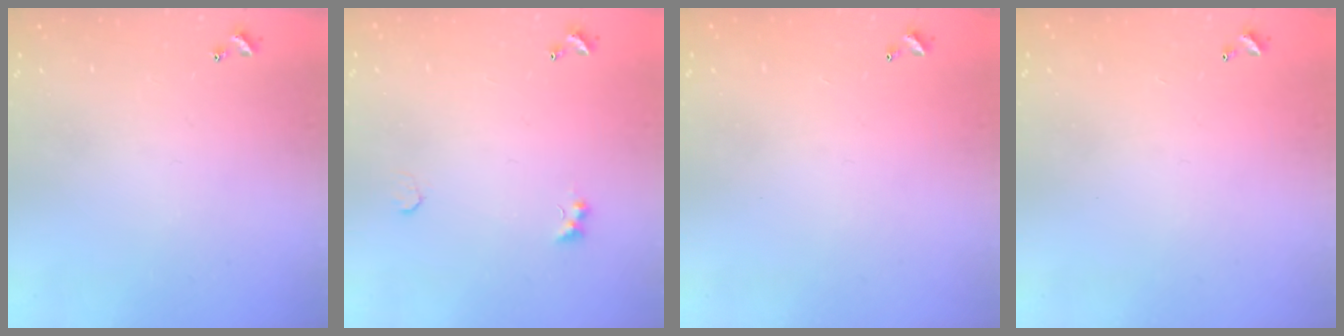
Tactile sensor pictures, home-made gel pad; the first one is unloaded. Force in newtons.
{"total": 2.1, "press": 2.1, "slide": 0.5}
{"total": 2.8, "press": 2.8, "slide": 0.1}
{"total": 2.8, "press": 2.8, "slide": 0.1}